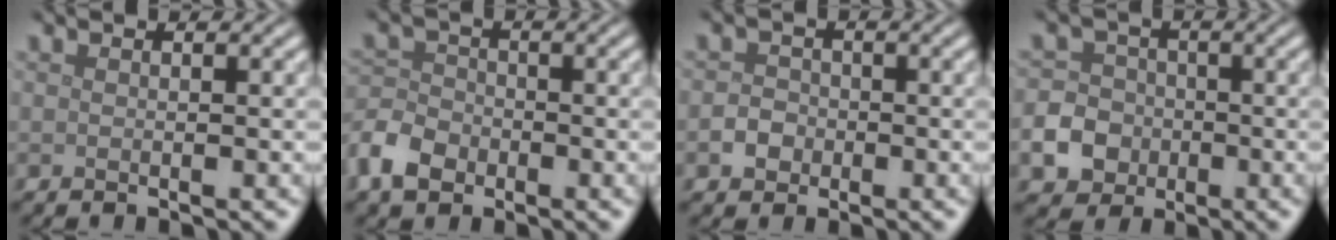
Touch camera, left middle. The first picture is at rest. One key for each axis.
{"total": 4.7, "fx": -2.6, "fy": 3.3, "fz": 2.2, "tx": -0.052, "ty": 0.001, "tz": -0.065}
{"total": 2.0, "fx": -0.6, "fy": 1.7, "fz": 0.8, "tx": -0.003, "ty": 0.000, "tz": -0.018}
{"total": 6.7, "fx": -2.5, "fy": 5.8, "fz": 2.0, "tx": -0.035, "ty": -0.015, "tz": -0.070}